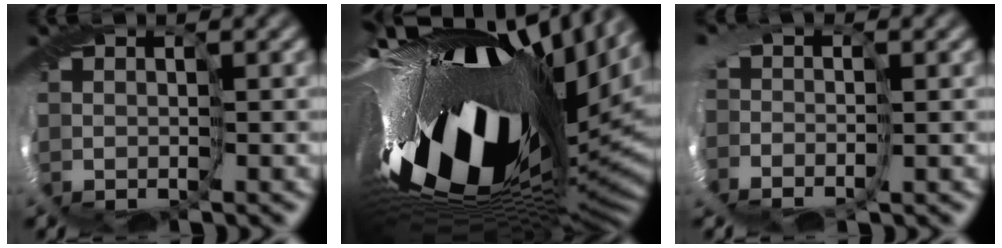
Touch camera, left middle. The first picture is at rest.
{"total": 18.9, "force": [-0.2, 8.5, 16.9], "torque": [-0.313, -0.058, 0.007]}
{"total": 2.9, "force": [-0.9, 2.0, 1.9], "torque": [-0.024, 0.003, -0.018]}